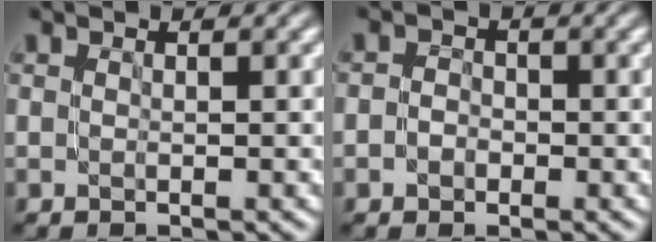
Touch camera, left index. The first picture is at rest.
{"total": 1.4, "force": [-0.5, 1.2, 0.6], "torque": [-0.001, 0.002, -0.016]}